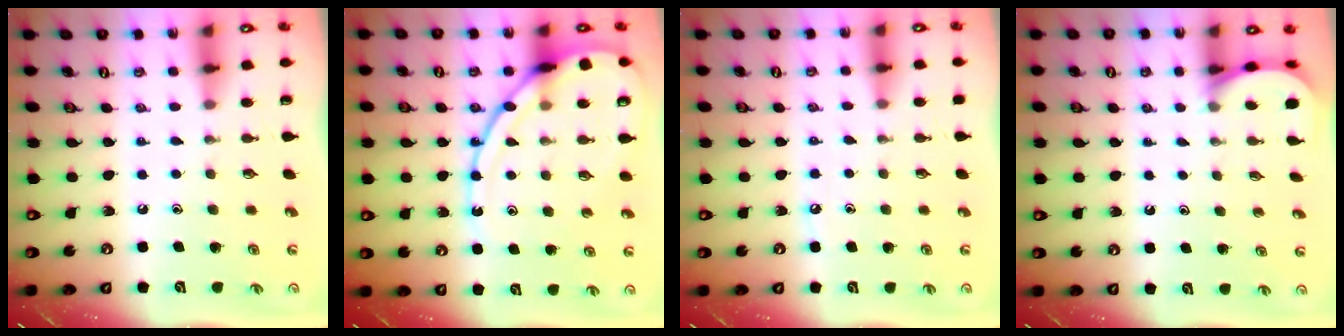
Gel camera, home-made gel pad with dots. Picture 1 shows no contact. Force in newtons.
{"total": 15.4, "press": 15.3, "slide": 1.4}
{"total": 3.1, "press": 3.0, "slide": 0.4}
{"total": 2.5, "press": 2.5, "slide": 0.3}